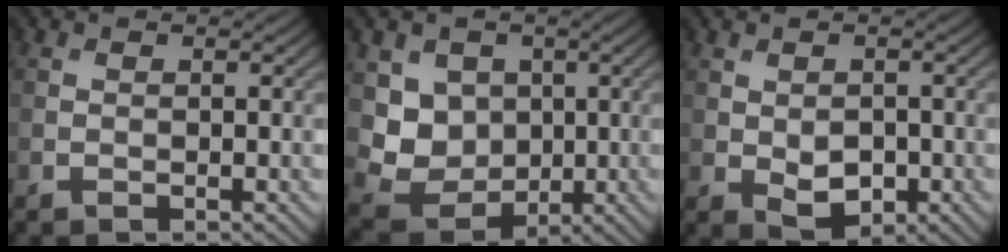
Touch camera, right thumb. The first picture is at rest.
{"total": 6.7, "force": [1.0, 6.0, 2.9], "torque": [-0.077, -0.023, 0.017]}
{"total": 3.9, "force": [-1.0, 2.5, 2.9], "torque": [-0.052, -0.010, -0.012]}